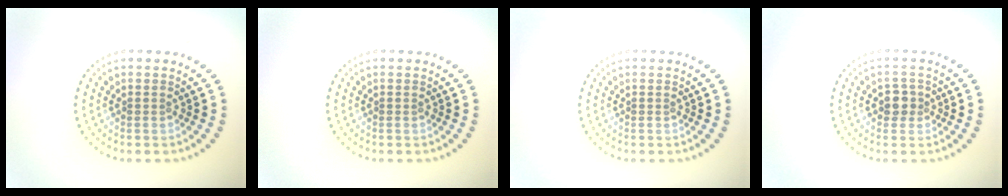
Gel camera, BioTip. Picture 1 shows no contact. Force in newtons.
{"total": 0.0}
{"total": 0.0}
{"total": 1.8, "press": 1.6, "slide": 0.7}